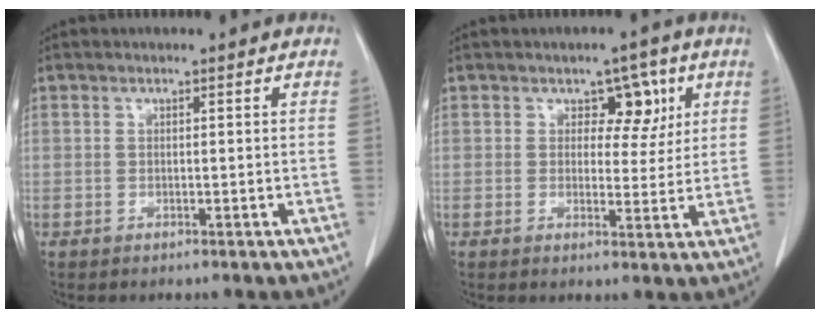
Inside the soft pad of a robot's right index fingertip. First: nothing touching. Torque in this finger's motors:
{"motor_torque": [0.21, 0.27, 0.00, 0.02]}